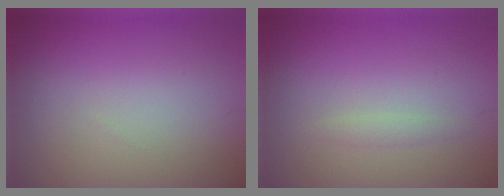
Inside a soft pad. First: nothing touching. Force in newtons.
{"total": 0.8, "press": 0.8, "slide": 0.1}